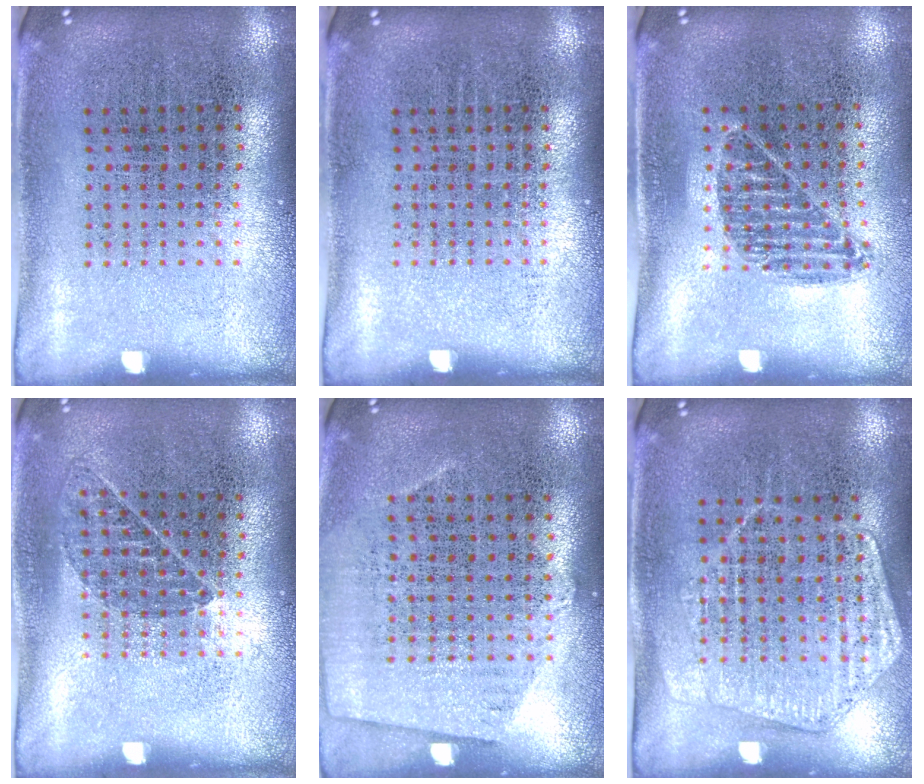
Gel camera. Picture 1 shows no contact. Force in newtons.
{"total": 0.0}
{"total": 0.9, "press": 0.8, "slide": 0.4}
{"total": 0.9, "press": 0.7, "slide": 0.6}
{"total": 0.7, "press": 0.4, "slide": 0.5}
{"total": 1.4, "press": 1.4, "slide": 0.3}